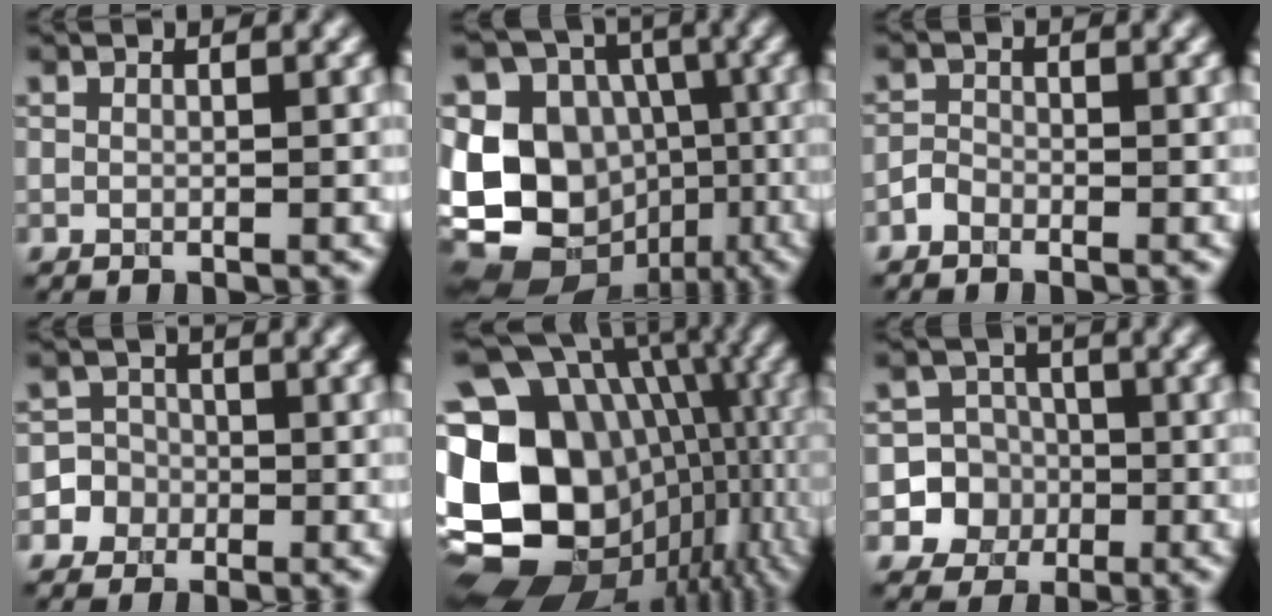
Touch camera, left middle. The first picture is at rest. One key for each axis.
{"total": 12.8, "fx": -2.8, "fy": 10.8, "fz": 6.3, "tx": -0.137, "ty": -0.004, "tz": -0.053}
{"total": 1.2, "fx": -1.1, "fy": 0.3, "fz": -0.1, "tx": -0.002, "ty": 0.004, "tz": -0.019}
{"total": 3.3, "fx": -1.8, "fy": 2.8, "fz": -0.3, "tx": 0.031, "ty": 0.003, "tz": -0.031}
{"total": 21.2, "fx": -2.9, "fy": 17.5, "fz": 11.7, "tx": -0.216, "ty": 0.001, "tz": -0.046}
{"total": 7.1, "fx": -2.5, "fy": 6.6, "fz": 0.2, "tx": 0.003, "ty": 0.004, "tz": -0.055}